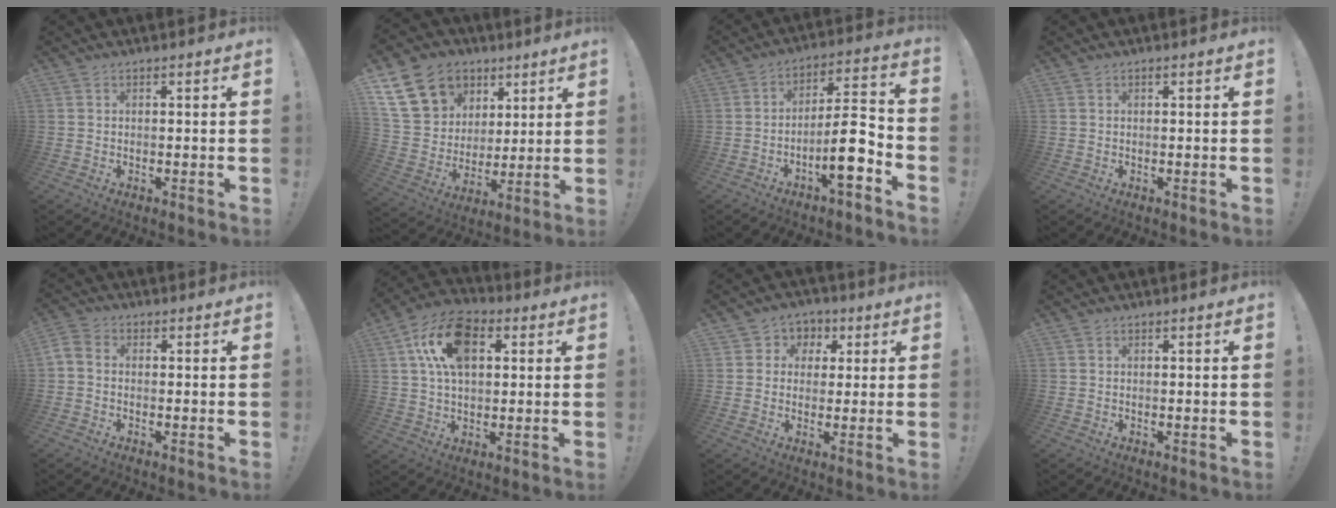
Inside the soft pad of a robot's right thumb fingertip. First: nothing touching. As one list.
[{"total": 19.3, "force": [9.1, 15.1, 7.9], "torque": [-0.131, -0.038, 0.203]}, {"total": 12.5, "force": [-5.7, 3.1, 10.7], "torque": [-0.178, 0.030, -0.096]}, {"total": 0.0}, {"total": 2.6, "force": [-0.9, 1.7, 1.7], "torque": [-0.036, 0.003, -0.016]}, {"total": 16.0, "force": [5.3, 9.7, 11.5], "torque": [-0.205, 0.004, 0.096]}, {"total": 5.3, "force": [-0.2, 5.2, 1.2], "torque": [-0.007, 0.004, -0.001]}, {"total": 0.0}]